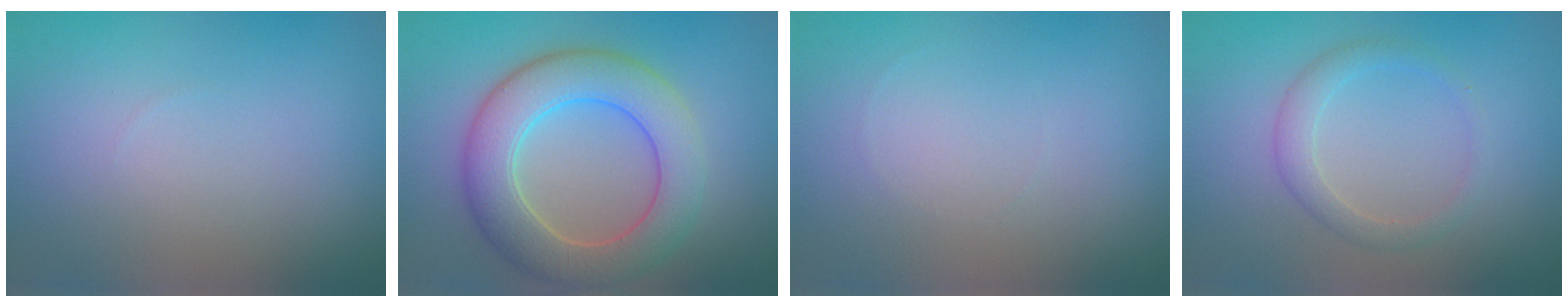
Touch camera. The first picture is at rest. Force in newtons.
{"total": 7.7, "press": 7.7, "slide": 0.4}
{"total": 0.0}
{"total": 2.2, "press": 2.2, "slide": 0.1}